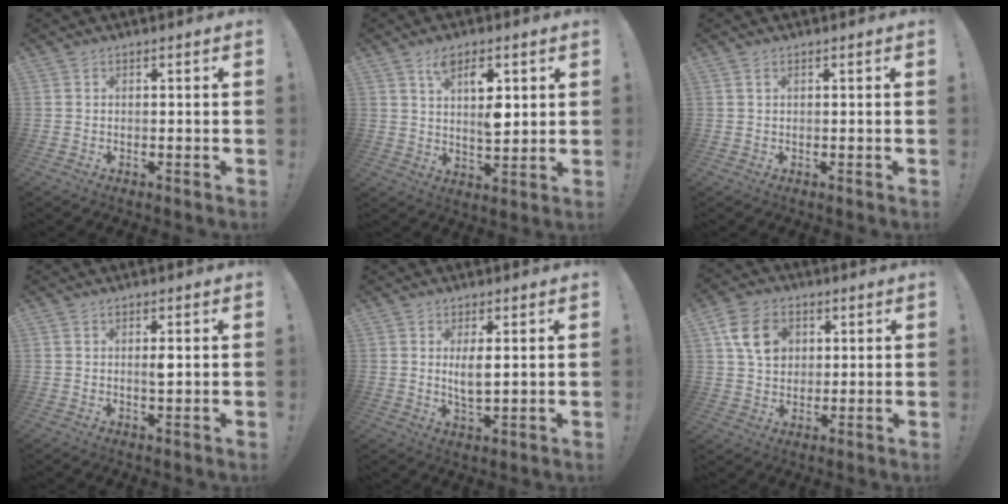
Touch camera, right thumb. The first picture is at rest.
{"total": 9.6, "force": [4.4, 4.6, 7.2], "torque": [-0.099, -0.020, 0.072]}
{"total": 1.0, "force": [0.4, 0.4, 0.9], "torque": [-0.022, 0.004, 0.008]}
{"total": 2.3, "force": [0.5, 0.6, 2.2], "torque": [-0.039, -0.002, 0.005]}
{"total": 5.3, "force": [1.3, 1.8, 4.8], "torque": [-0.081, -0.012, 0.018]}
{"total": 12.1, "force": [4.1, 9.3, 6.5], "torque": [-0.103, -0.002, 0.081]}